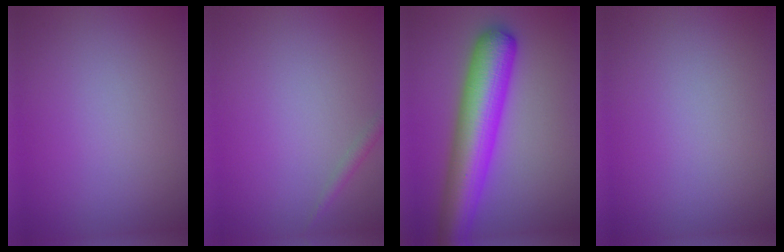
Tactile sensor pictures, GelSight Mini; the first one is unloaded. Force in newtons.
{"total": 1.0, "press": 1.0, "slide": 0.0}
{"total": 9.0, "press": 9.0, "slide": 0.3}
{"total": 0.0}